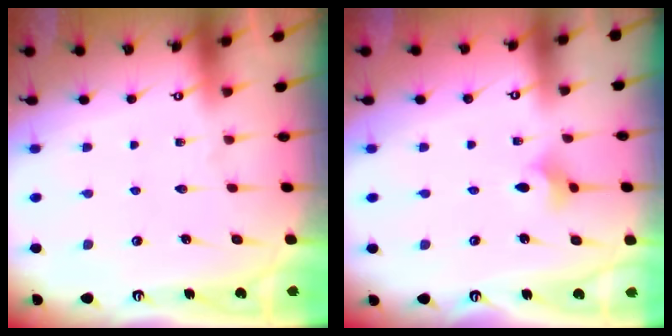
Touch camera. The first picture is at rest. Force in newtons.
{"total": 3.8, "press": 3.7, "slide": 0.7}